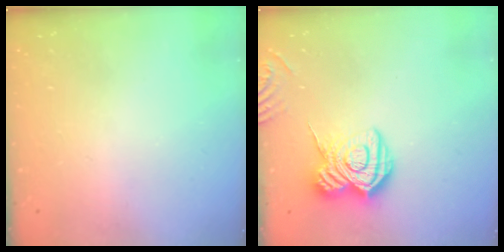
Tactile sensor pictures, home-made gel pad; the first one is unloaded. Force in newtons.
{"total": 14.7, "press": 14.6, "slide": 1.0}